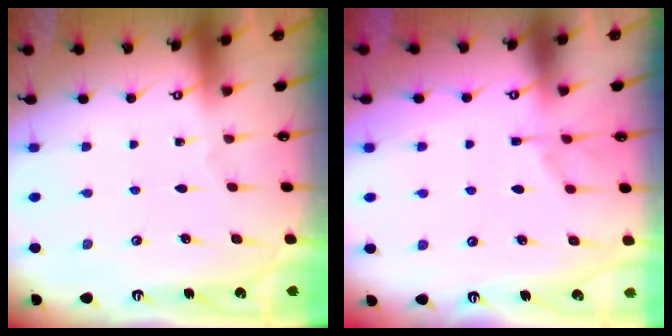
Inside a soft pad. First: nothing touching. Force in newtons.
{"total": 1.1, "press": 0.0, "slide": 1.1}